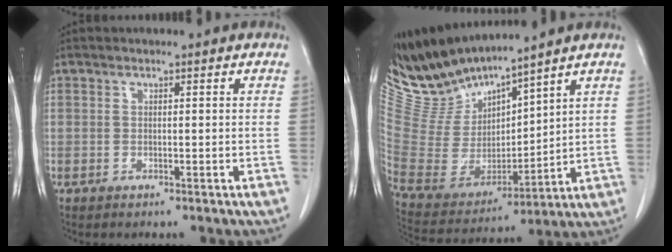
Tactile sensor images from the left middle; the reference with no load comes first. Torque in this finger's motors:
{"motor_torque": [0.30, -0.67, -0.04, -0.01]}